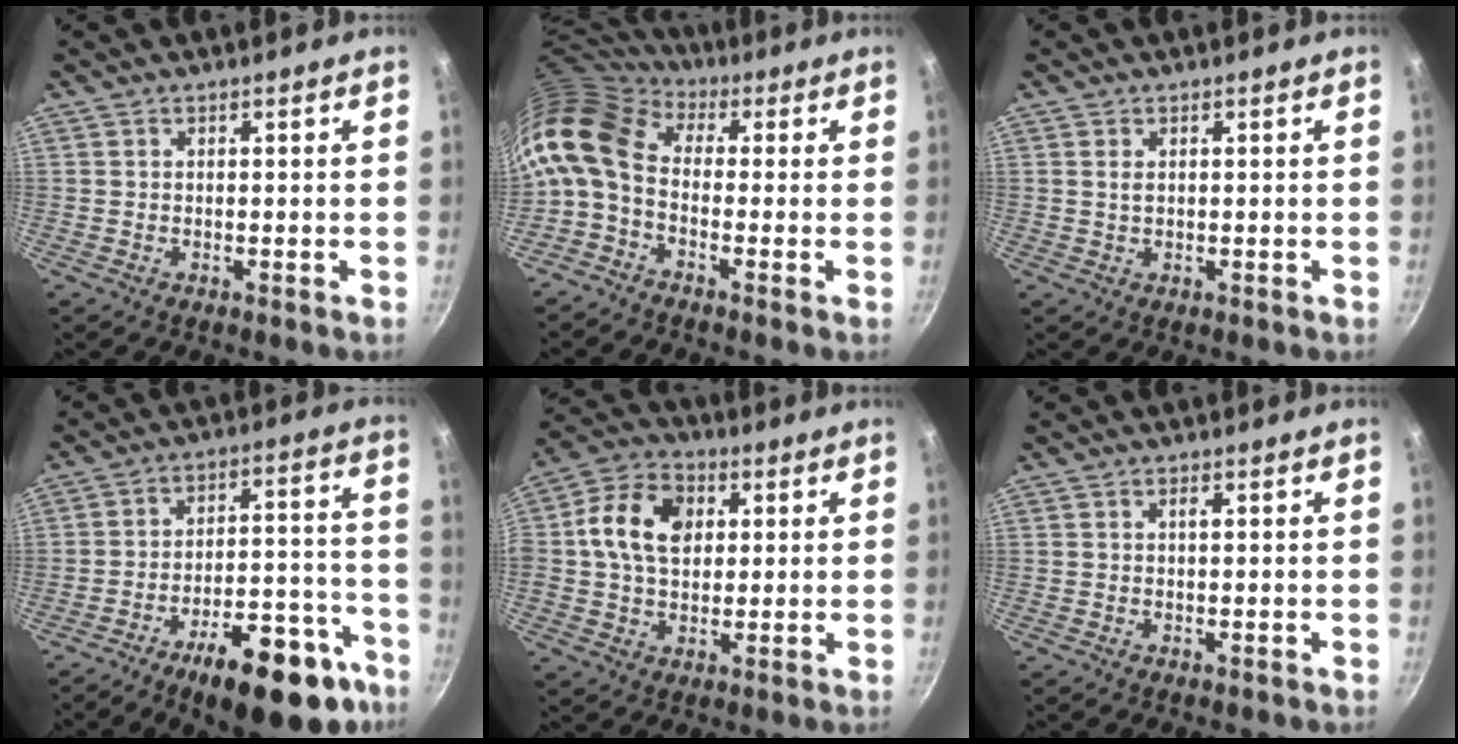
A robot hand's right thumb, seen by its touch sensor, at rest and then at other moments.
{"total": 12.7, "force": [-0.7, 8.6, 9.4], "torque": [-0.188, 0.023, -0.037]}
{"total": 1.4, "force": [0.4, 0.8, 1.0], "torque": [-0.020, 0.001, 0.008]}
{"total": 21.4, "force": [-13.0, 8.6, 14.7], "torque": [-0.153, 0.078, -0.181]}
{"total": 13.1, "force": [2.4, 9.4, 8.8], "torque": [-0.140, 0.012, 0.025]}
{"total": 1.1, "force": [0.2, 0.4, 1.0], "torque": [-0.017, 0.001, 0.003]}